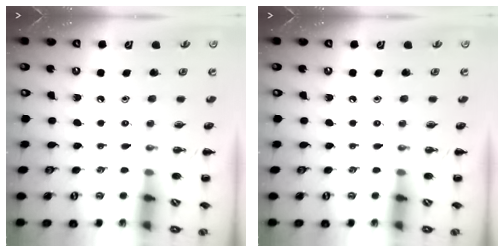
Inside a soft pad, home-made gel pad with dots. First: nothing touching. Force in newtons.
{"total": 0.0}